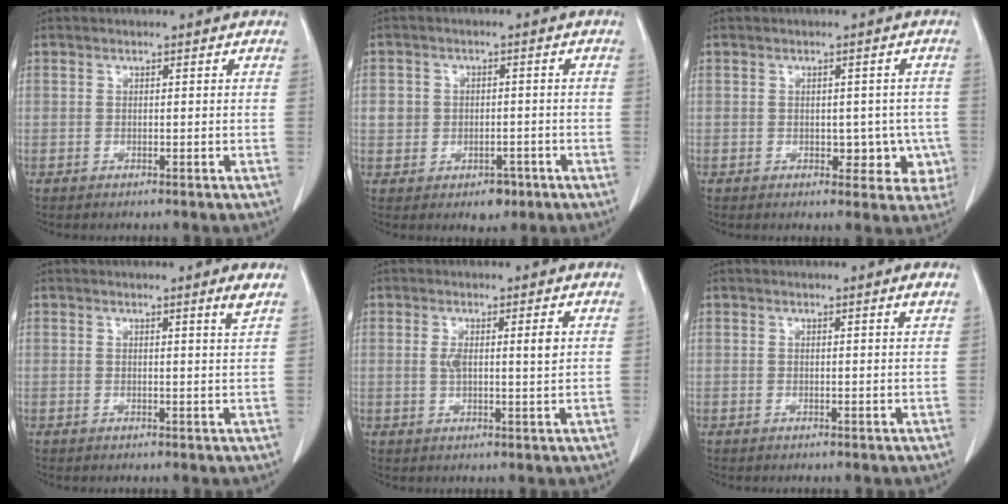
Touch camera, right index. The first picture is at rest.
{"total": 4.8, "force": [-1.4, 4.1, 2.2], "torque": [-0.016, 0.011, -0.007]}
{"total": 4.8, "force": [-0.9, 3.5, 3.3], "torque": [-0.013, 0.013, -0.004]}
{"total": 1.8, "force": [1.1, -0.6, 1.2], "torque": [-0.026, -0.013, 0.018]}
{"total": 3.9, "force": [1.0, 0.5, 3.7], "torque": [-0.063, 0.004, 0.019]}
{"total": 0.8, "force": [0.5, -0.3, 0.6], "torque": [-0.017, -0.006, 0.009]}